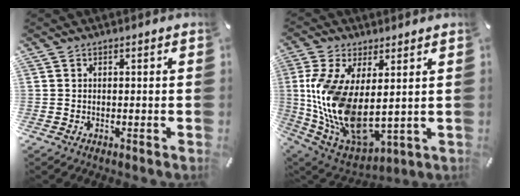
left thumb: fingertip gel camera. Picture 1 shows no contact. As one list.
[{"total": 14.9, "force": [2.4, 7.8, 12.5], "torque": [-0.281, -0.034, 0.053]}]